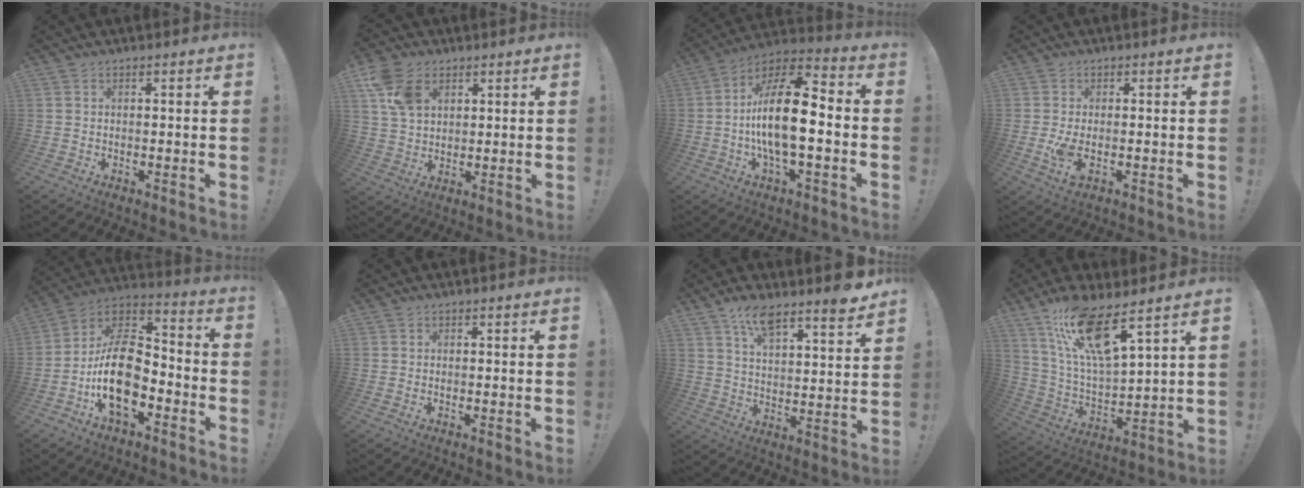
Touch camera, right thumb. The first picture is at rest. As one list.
[{"total": 10.7, "force": [4.8, 7.4, 6.1], "torque": [-0.117, -0.001, 0.096]}, {"total": 18.6, "force": [-2.4, 7.2, 17.0], "torque": [-0.319, 0.014, -0.044]}, {"total": 4.8, "force": [-0.9, 1.9, 4.3], "torque": [-0.082, -0.009, -0.015]}, {"total": 18.1, "force": [-5.9, 10.8, 13.3], "torque": [-0.248, 0.037, -0.093]}, {"total": 0.0}, {"total": 9.3, "force": [7.6, 1.9, 5.2], "torque": [-0.092, -0.049, 0.134]}, {"total": 15.7, "force": [10.4, 3.6, 11.2], "torque": [-0.221, -0.056, 0.179]}]